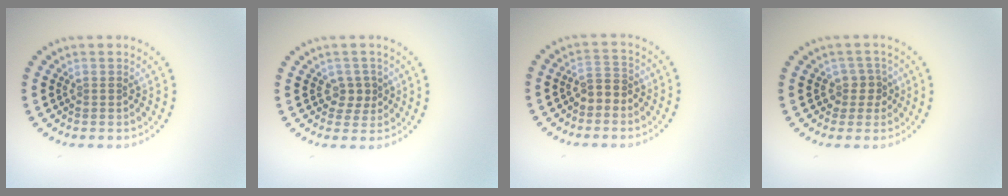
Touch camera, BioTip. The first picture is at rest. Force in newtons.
{"total": 1.9, "press": 1.6, "slide": 0.9}
{"total": 2.0, "press": 1.8, "slide": 0.8}
{"total": 1.8, "press": 1.5, "slide": 1.1}